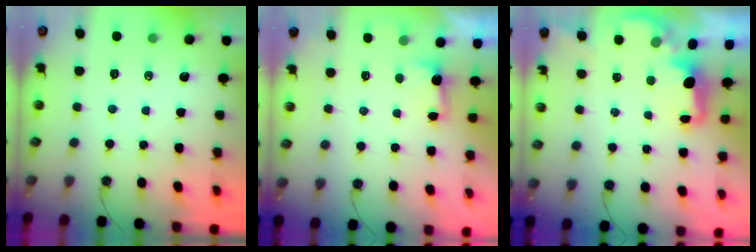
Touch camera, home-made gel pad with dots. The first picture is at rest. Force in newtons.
{"total": 1.3, "press": 0.9, "slide": 0.8}
{"total": 2.0, "press": 1.8, "slide": 0.8}